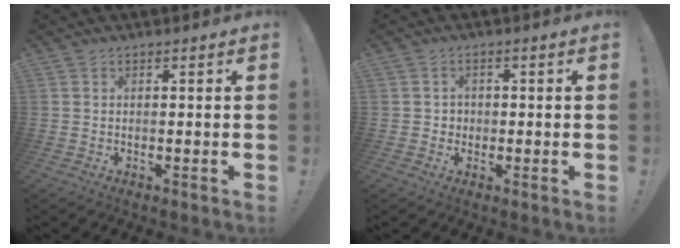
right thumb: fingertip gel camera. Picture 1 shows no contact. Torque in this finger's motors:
{"motor_torque": [0.17, 0.03, 0.40, -0.24, 0.00]}